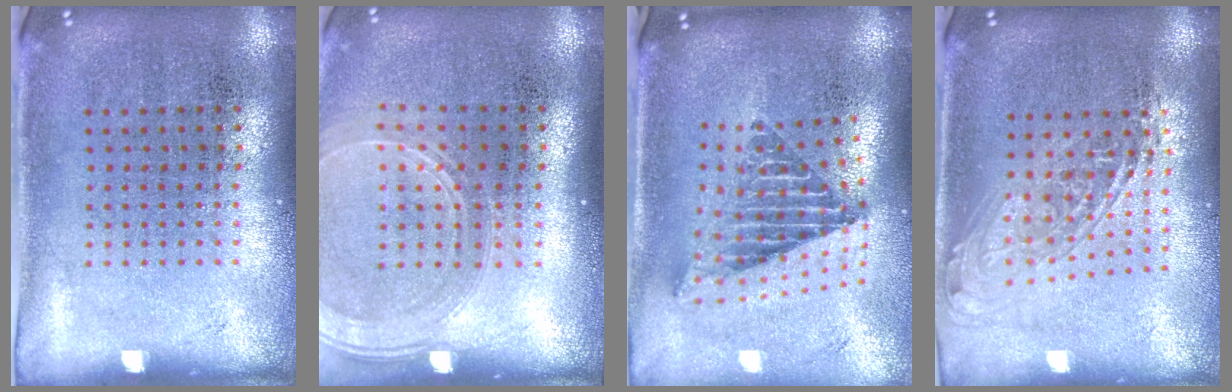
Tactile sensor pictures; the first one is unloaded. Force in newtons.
{"total": 1.7, "press": 1.6, "slide": 0.6}
{"total": 2.4, "press": 1.6, "slide": 1.8}
{"total": 1.7, "press": 1.3, "slide": 1.0}